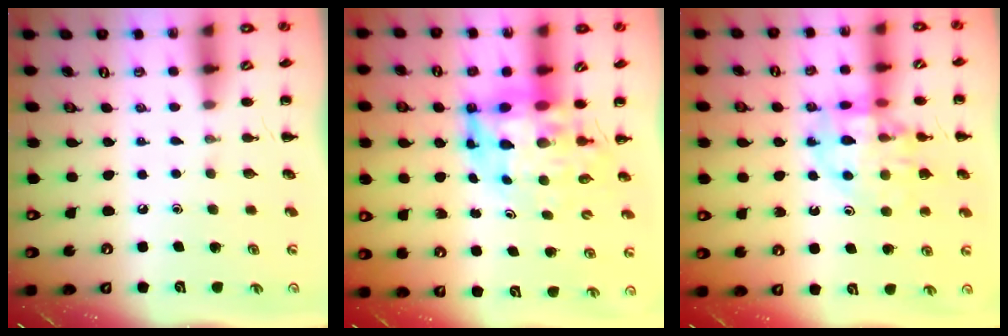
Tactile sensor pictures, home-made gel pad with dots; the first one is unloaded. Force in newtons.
{"total": 8.5, "press": 8.0, "slide": 2.9}
{"total": 14.1, "press": 13.9, "slide": 2.3}